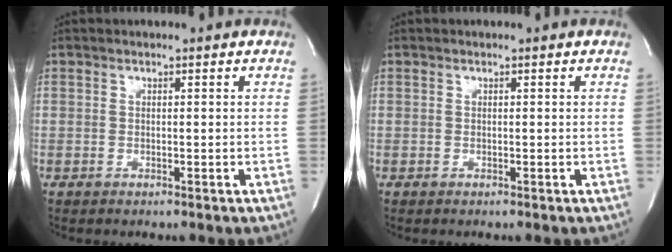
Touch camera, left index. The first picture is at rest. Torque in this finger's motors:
{"motor_torque": [-0.05, 0.05, -0.01, 0.00]}